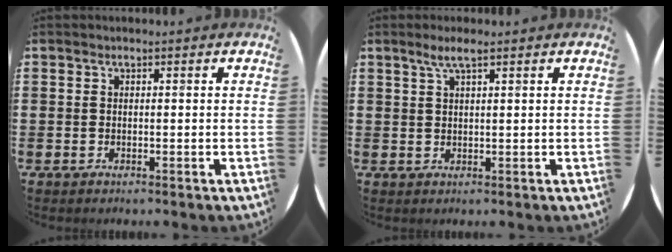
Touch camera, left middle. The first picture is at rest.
{"total": 2.6, "force": [1.7, 0.3, 2.0], "torque": [-0.042, 0.004, 0.029]}